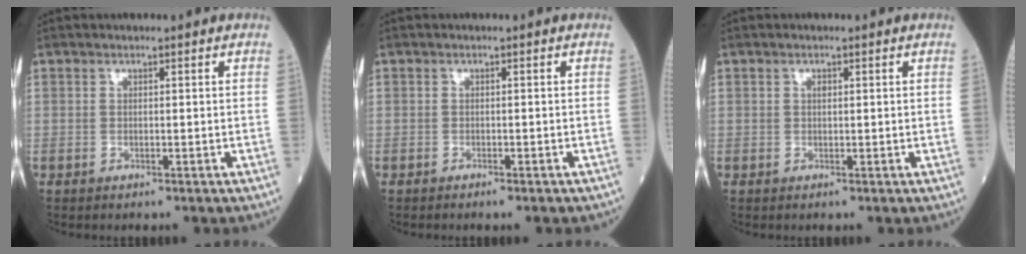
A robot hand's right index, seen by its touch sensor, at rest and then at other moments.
{"total": 1.7, "force": [-1.4, 0.4, 0.9], "torque": [-0.015, -0.003, -0.012]}
{"total": 0.6, "force": [0.2, 0.3, 0.5], "torque": [-0.012, 0.001, 0.003]}